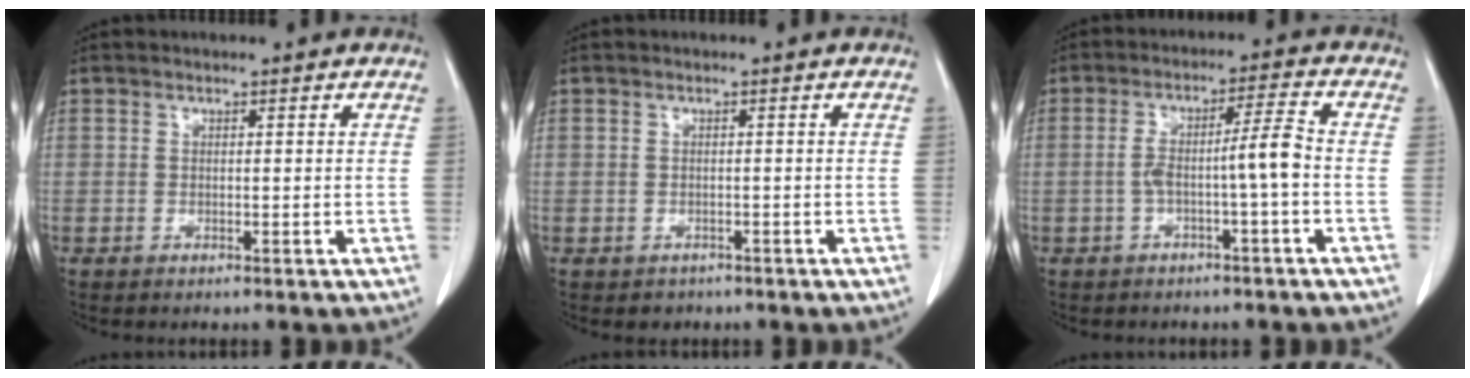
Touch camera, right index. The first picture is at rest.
{"total": 1.6, "force": [-1.0, 1.3, 0.0], "torque": [-0.006, 0.004, -0.012]}
{"total": 5.7, "force": [-1.4, -0.3, 5.6], "torque": [-0.101, 0.023, -0.020]}